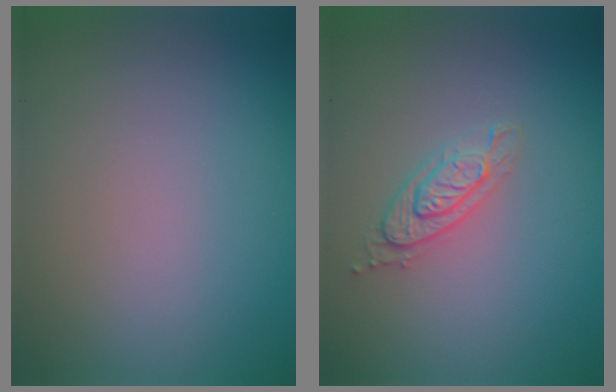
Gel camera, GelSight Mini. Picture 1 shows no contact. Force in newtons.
{"total": 2.1, "press": 2.1, "slide": 0.3}